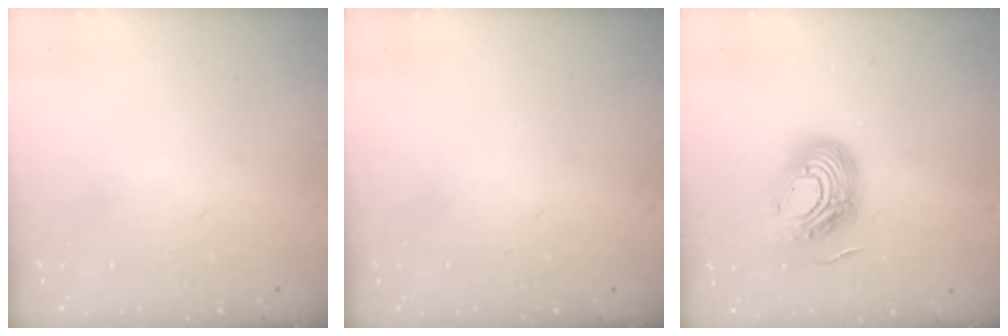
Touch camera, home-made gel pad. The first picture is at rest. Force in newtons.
{"total": 0.0}
{"total": 16.1, "press": 16.0, "slide": 1.1}